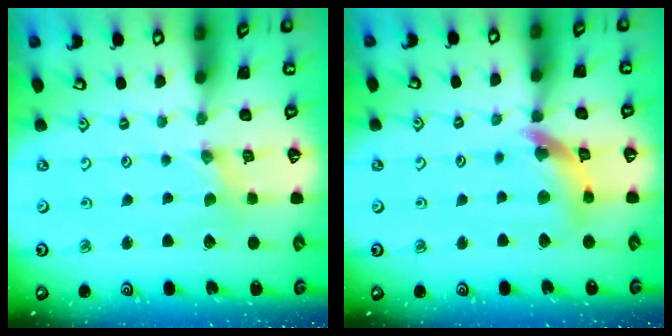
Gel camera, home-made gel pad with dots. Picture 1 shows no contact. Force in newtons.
{"total": 12.4, "press": 12.3, "slide": 1.5}